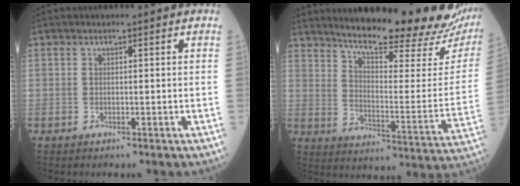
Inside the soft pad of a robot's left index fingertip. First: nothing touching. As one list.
[{"total": 23.9, "force": [21.3, 2.6, 10.4], "torque": [-0.148, -0.080, 0.273]}]